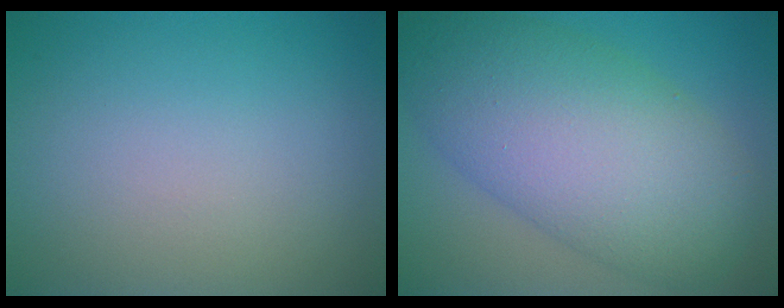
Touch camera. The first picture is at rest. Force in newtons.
{"total": 11.4, "press": 11.4, "slide": 0.1}